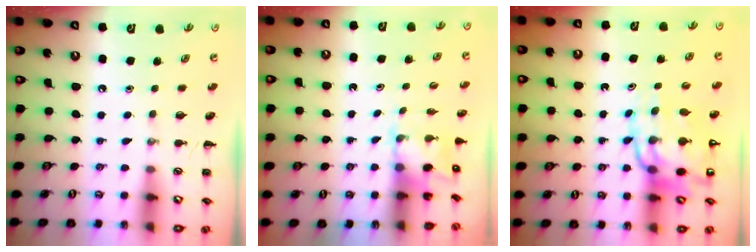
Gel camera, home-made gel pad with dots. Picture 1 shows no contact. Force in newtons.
{"total": 2.4, "press": 2.3, "slide": 0.8}
{"total": 14.1, "press": 13.6, "slide": 3.7}